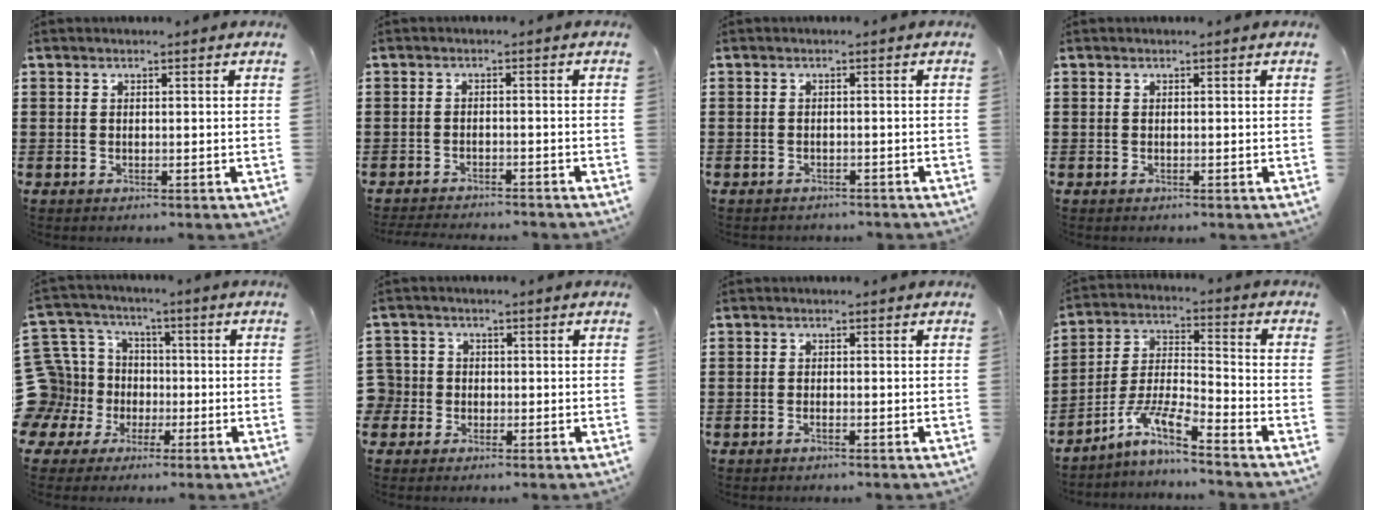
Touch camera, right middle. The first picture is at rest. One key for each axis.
{"total": 2.3, "fx": -2.3, "fy": 0.1, "fz": 0.0, "tx": -0.005, "ty": 0.001, "tz": -0.050}
{"total": 1.0, "fx": -1.0, "fy": 0.2, "fz": 0.0, "tx": -0.002, "ty": 0.003, "tz": -0.023}
{"total": 0.0}
{"total": 11.3, "fx": -1.7, "fy": 10.8, "fz": 2.8, "tx": -0.126, "ty": 0.001, "tz": -0.026}
{"total": 3.3, "fx": -0.8, "fy": 3.1, "fz": 0.4, "tx": -0.038, "ty": 0.001, "tz": -0.026}
{"total": 0.6, "fx": -0.4, "fy": 0.0, "fz": 0.4, "tx": -0.009, "ty": -0.002, "tz": -0.007}
{"total": 8.0, "fx": -6.5, "fy": 0.5, "fz": 4.6, "tx": -0.108, "ty": -0.014, "tz": -0.130}